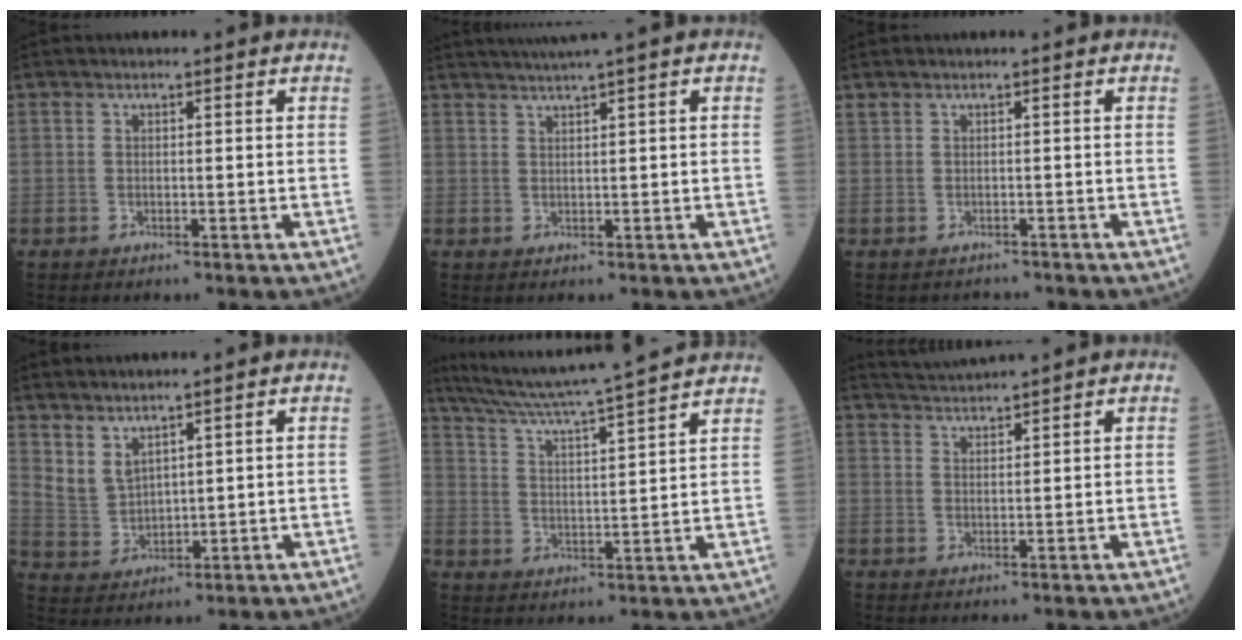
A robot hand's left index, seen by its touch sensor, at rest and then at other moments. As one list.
[{"total": 3.7, "force": [2.8, -1.2, 2.1], "torque": [-0.039, 0.012, 0.055]}, {"total": 1.0, "force": [-0.6, 0.8, 0.0], "torque": [-0.008, 0.007, -0.005]}, {"total": 4.3, "force": [3.5, 1.6, 1.9], "torque": [-0.051, -0.001, 0.087]}, {"total": 16.5, "force": [14.9, -2.2, 6.9], "torque": [-0.129, -0.009, 0.217]}, {"total": 3.3, "force": [3.0, -1.4, 0.0], "torque": [-0.006, 0.008, 0.067]}]